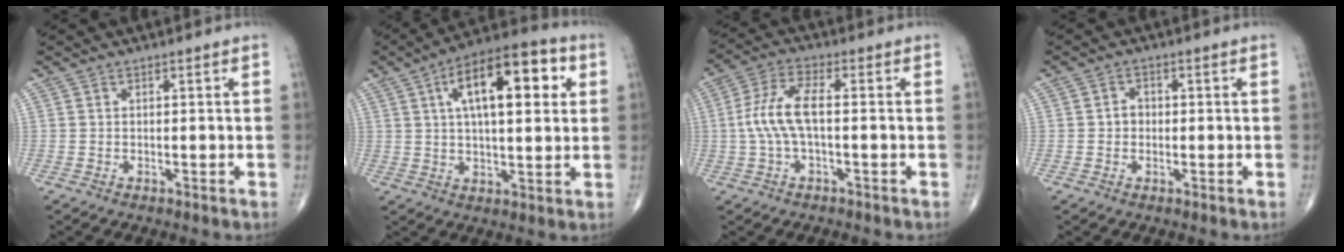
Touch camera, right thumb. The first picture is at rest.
{"total": 18.0, "force": [5.3, 7.4, 15.5], "torque": [-0.217, 0.012, 0.075]}
{"total": 8.3, "force": [-0.4, 3.0, 7.7], "torque": [-0.179, 0.024, -0.011]}
{"total": 2.1, "force": [-0.2, 1.9, 1.0], "torque": [-0.005, 0.007, -0.007]}